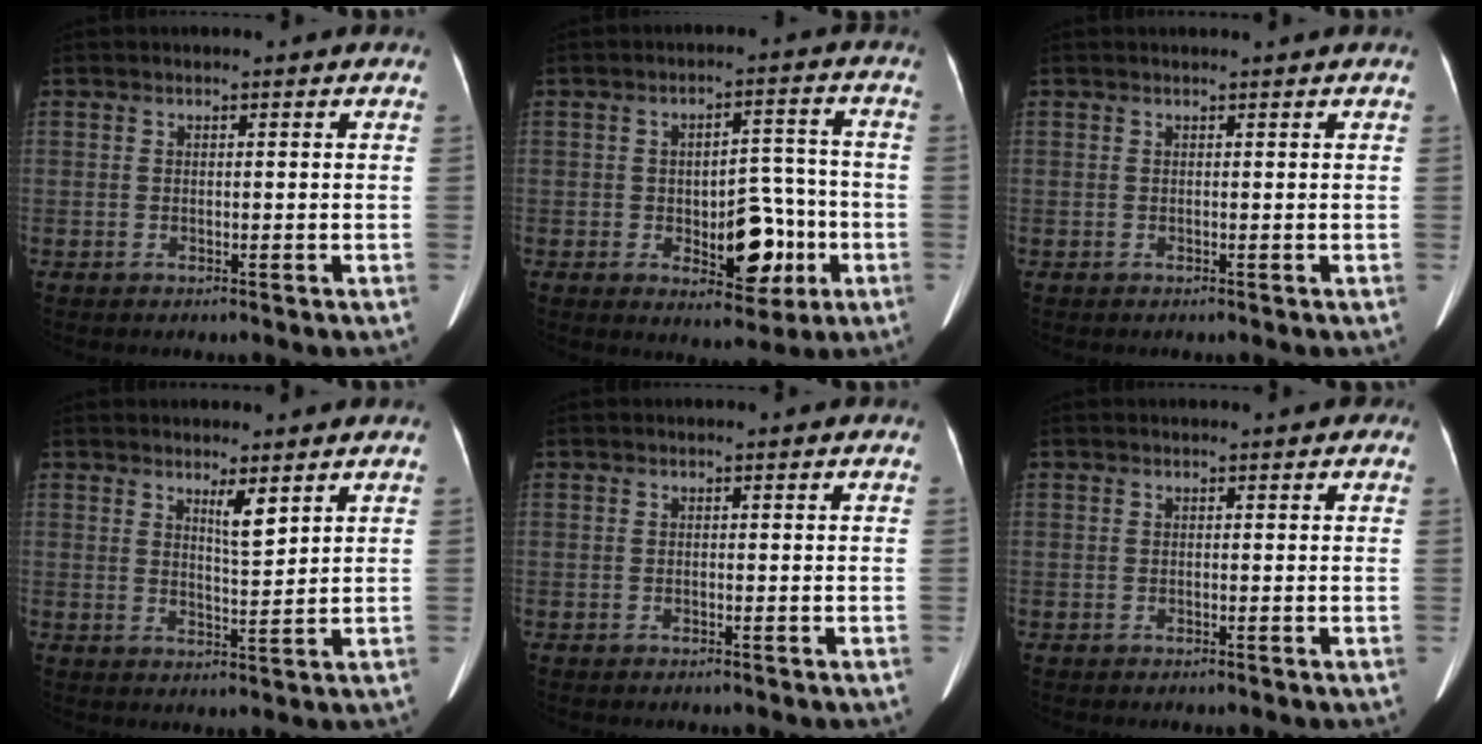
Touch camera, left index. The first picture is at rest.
{"total": 9.5, "force": [-2.8, 4.6, 7.8], "torque": [-0.099, 0.017, -0.031]}
{"total": 1.1, "force": [1.0, -0.2, 0.4], "torque": [-0.009, 0.008, 0.019]}
{"total": 3.4, "force": [2.3, 0.2, 2.6], "torque": [-0.047, -0.008, 0.044]}
{"total": 0.0}
{"total": 1.5, "force": [1.0, 0.7, 0.8], "torque": [-0.007, 0.013, 0.005]}